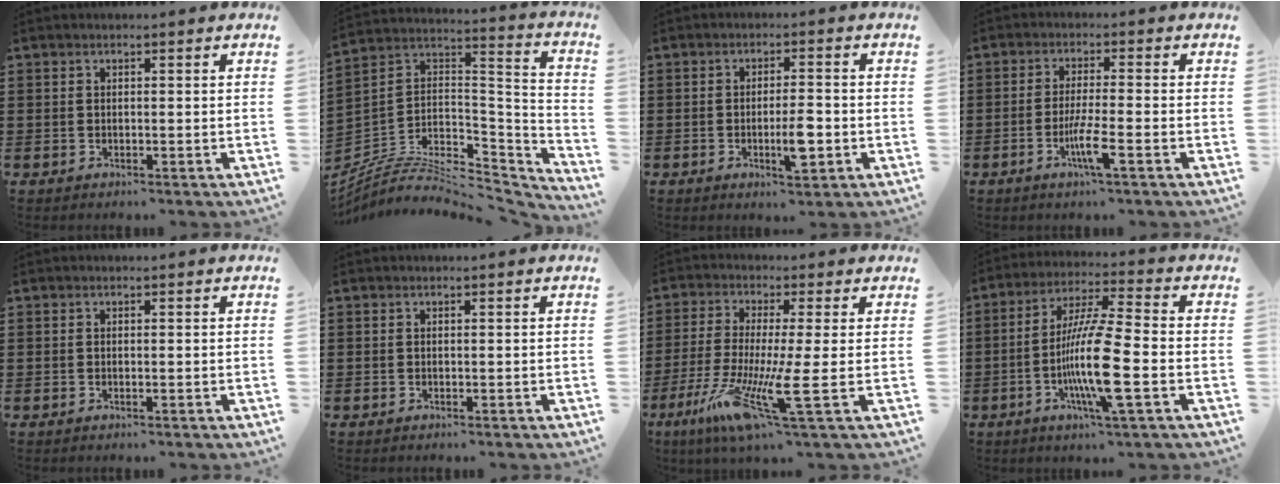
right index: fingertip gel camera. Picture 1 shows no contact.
{"total": 7.7, "force": [-5.9, 3.3, 3.6], "torque": [-0.071, -0.004, -0.112]}
{"total": 5.3, "force": [-1.5, 1.3, 5.0], "torque": [-0.088, -0.002, -0.025]}
{"total": 5.1, "force": [-2.2, 0.2, 4.6], "torque": [-0.091, -0.014, -0.042]}
{"total": 0.0}
{"total": 0.0}
{"total": 11.8, "force": [-4.5, -0.1, 10.9], "torque": [-0.229, -0.028, -0.085]}
{"total": 12.5, "force": [-3.4, 1.4, 12.0], "torque": [-0.239, -0.014, -0.069]}